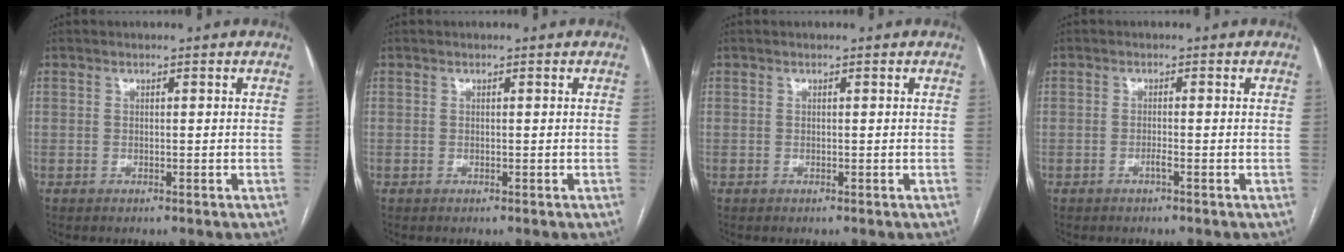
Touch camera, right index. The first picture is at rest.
{"total": 0.0}
{"total": 0.0}
{"total": 1.0, "force": [-0.5, -0.1, 0.8], "torque": [-0.016, 0.000, -0.010]}